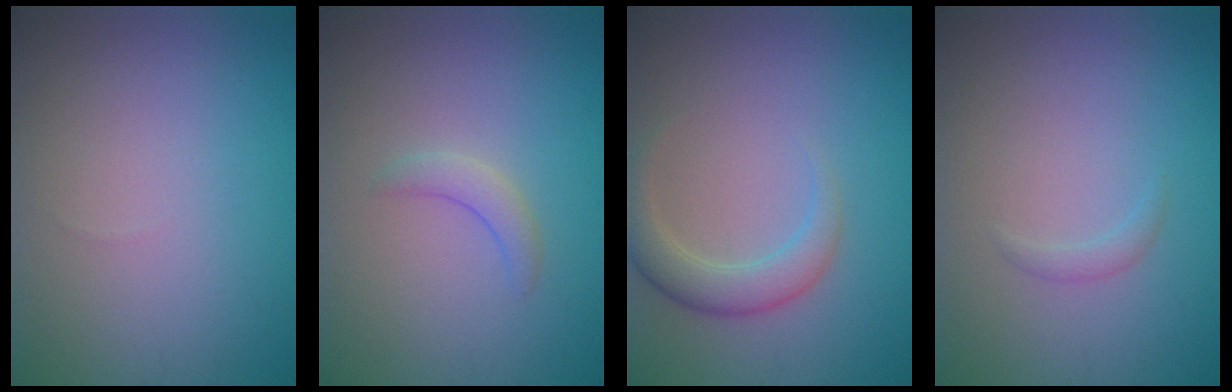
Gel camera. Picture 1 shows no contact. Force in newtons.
{"total": 1.6, "press": 1.6, "slide": 0.2}
{"total": 3.2, "press": 3.1, "slide": 0.2}
{"total": 0.8, "press": 0.8, "slide": 0.1}